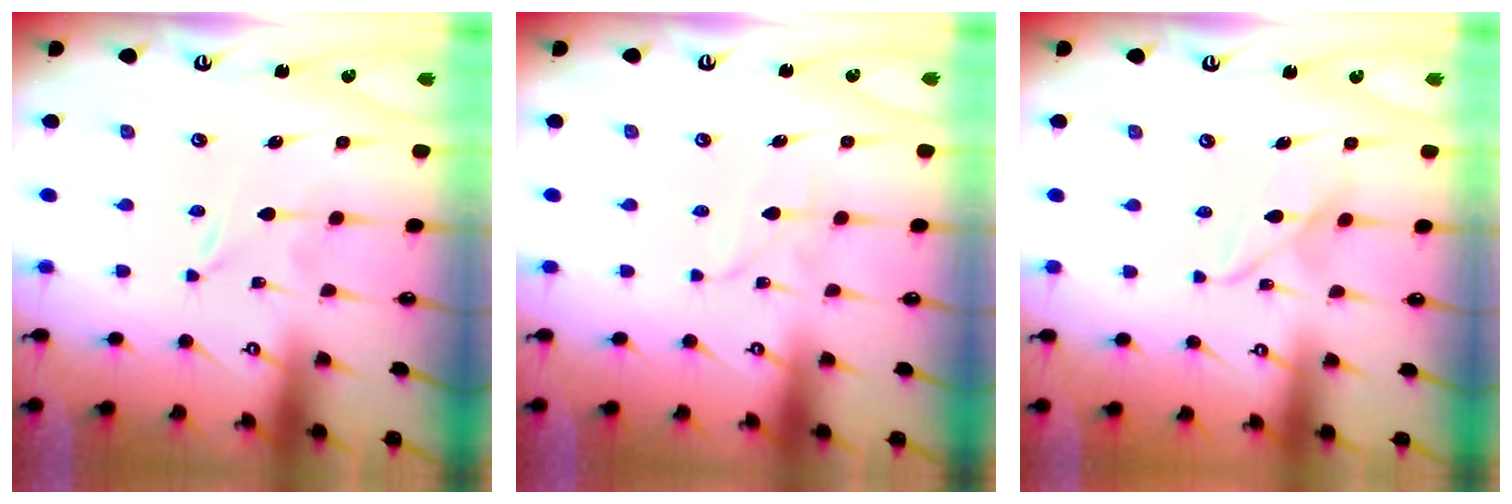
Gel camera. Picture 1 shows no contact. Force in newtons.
{"total": 1.7, "press": 1.7, "slide": 0.2}
{"total": 7.8, "press": 7.8, "slide": 0.4}